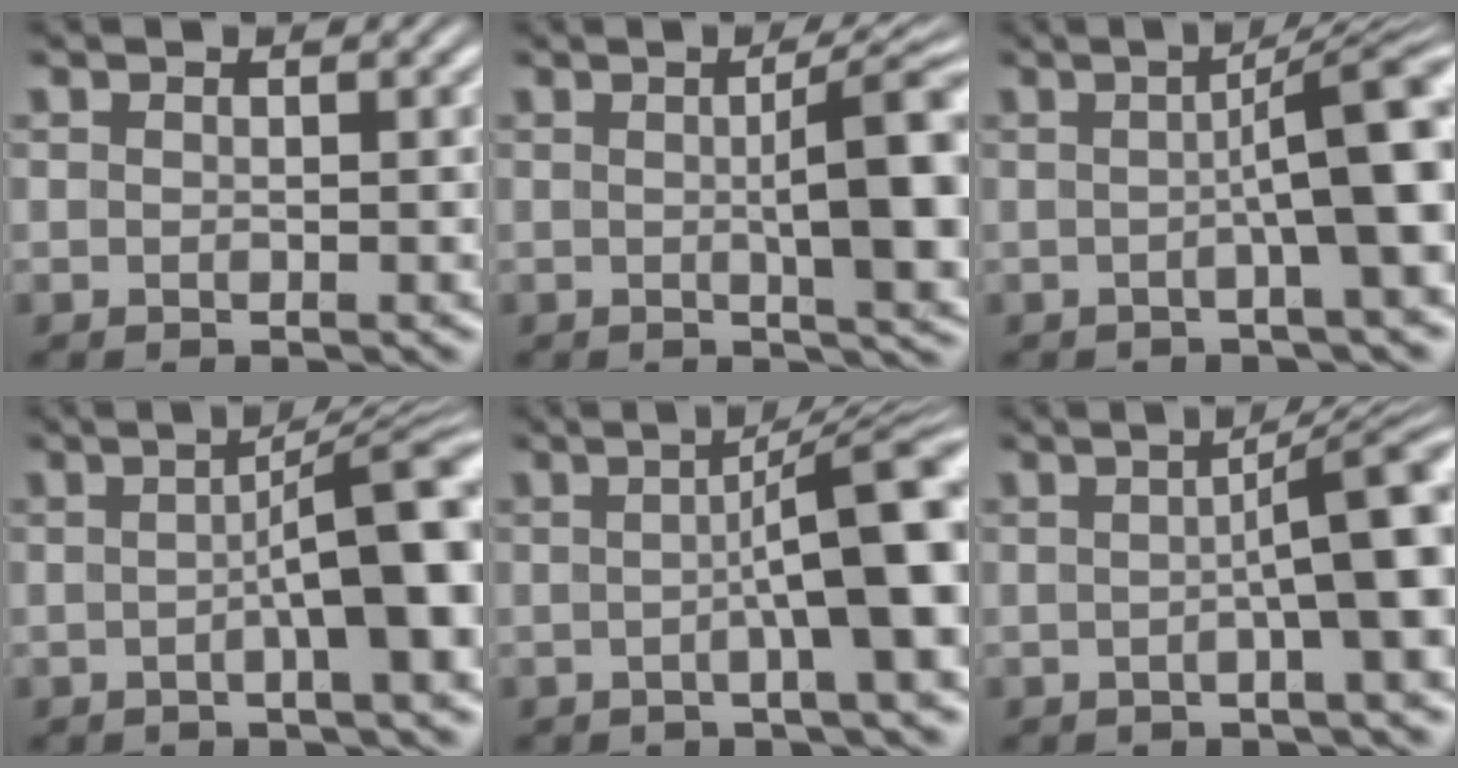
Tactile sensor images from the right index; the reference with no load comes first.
{"total": 7.4, "force": [-0.2, 1.8, 7.2], "torque": [-0.079, 0.011, -0.009]}
{"total": 6.3, "force": [-0.5, 0.9, 6.2], "torque": [-0.077, 0.016, -0.014]}
{"total": 6.7, "force": [-1.3, 1.2, 6.5], "torque": [-0.076, 0.016, -0.027]}
{"total": 7.1, "force": [-0.7, 1.1, 7.0], "torque": [-0.087, 0.014, -0.014]}
{"total": 5.5, "force": [-0.5, 0.8, 5.4], "torque": [-0.064, 0.019, -0.017]}